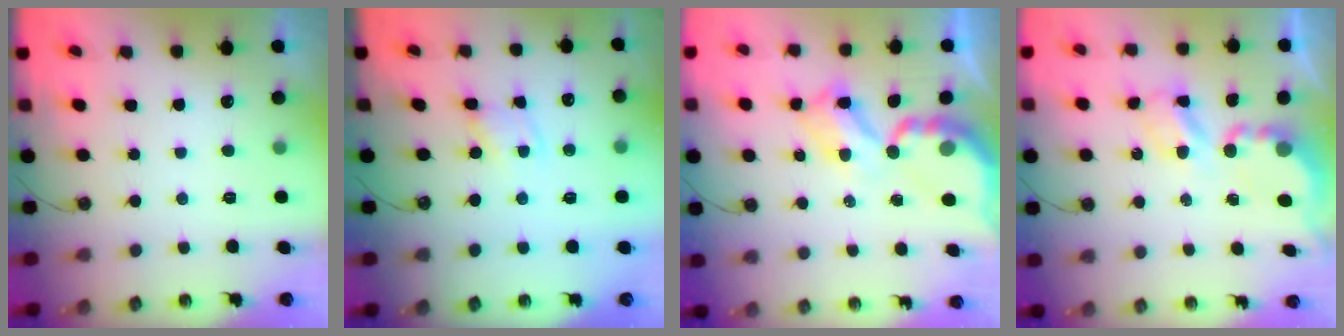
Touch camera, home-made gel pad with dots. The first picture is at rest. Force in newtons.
{"total": 1.4, "press": 1.4, "slide": 0.1}
{"total": 9.7, "press": 9.6, "slide": 0.6}
{"total": 5.5, "press": 5.5, "slide": 0.3}